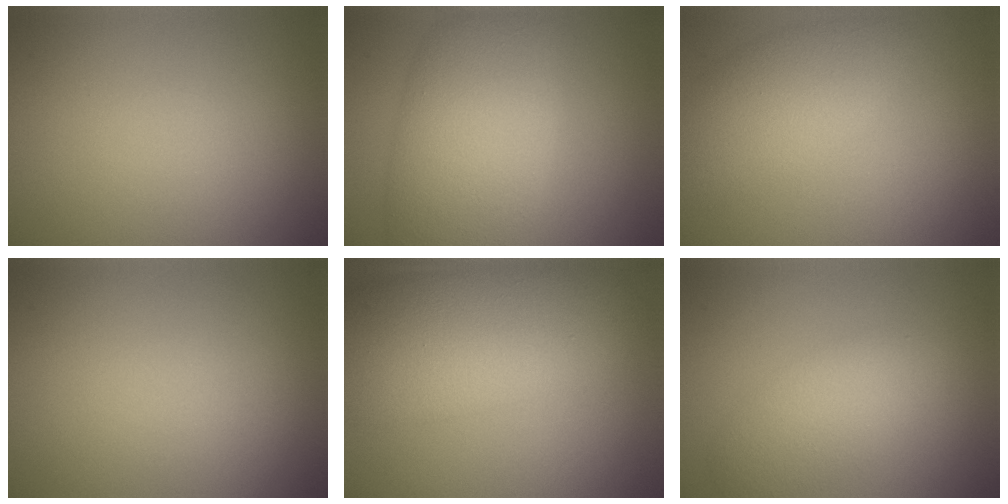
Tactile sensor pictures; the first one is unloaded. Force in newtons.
{"total": 9.4, "press": 9.4, "slide": 0.3}
{"total": 4.8, "press": 4.8, "slide": 0.3}
{"total": 0.0}
{"total": 9.2, "press": 9.2, "slide": 0.2}
{"total": 3.9, "press": 3.9, "slide": 0.1}